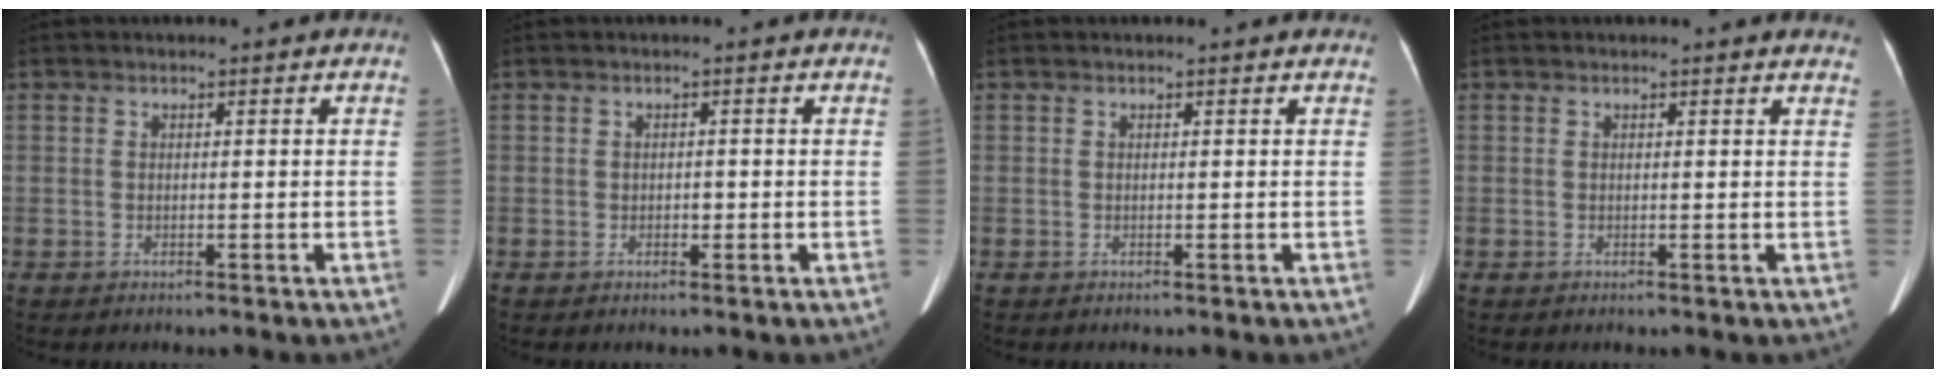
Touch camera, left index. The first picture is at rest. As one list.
[{"total": 0.8, "force": [-0.2, 0.6, 0.5], "torque": [-0.010, 0.001, -0.002]}, {"total": 0.6, "force": [0.5, 0.0, 0.1], "torque": [-0.003, -0.001, 0.001]}, {"total": 3.4, "force": [3.3, 0.6, 0.6], "torque": [-0.007, -0.011, 0.012]}]